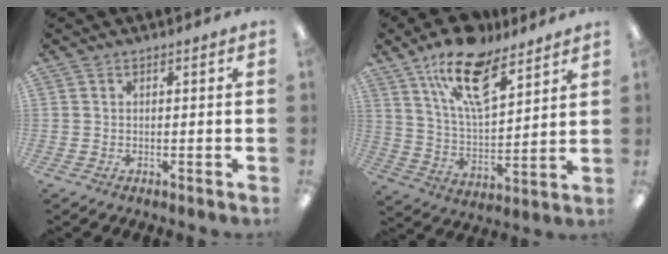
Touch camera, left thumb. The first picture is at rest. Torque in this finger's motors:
{"motor_torque": [0.34, 0.37, 1.57, -1.21, 0.40]}